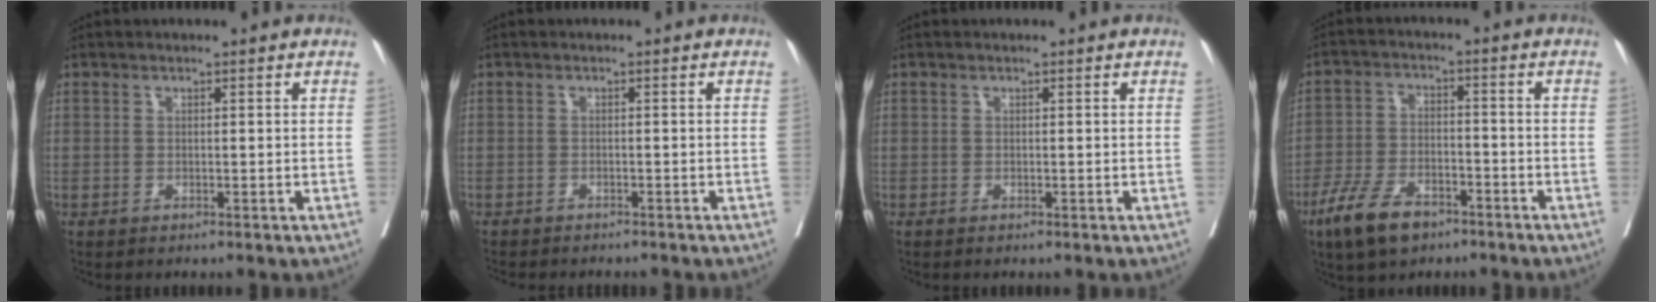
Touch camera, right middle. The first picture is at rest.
{"total": 6.7, "force": [-6.0, 1.4, 2.6], "torque": [-0.028, -0.006, -0.079]}
{"total": 0.0}
{"total": 8.7, "force": [-5.8, 3.8, 5.3], "torque": [-0.111, -0.007, -0.106]}